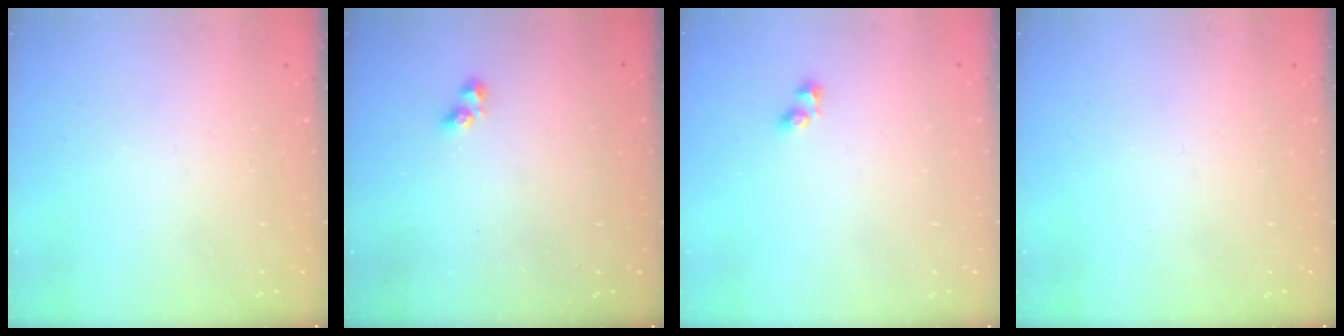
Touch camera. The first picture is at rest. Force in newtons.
{"total": 3.0, "press": 3.0, "slide": 0.4}
{"total": 2.9, "press": 2.6, "slide": 1.3}
{"total": 0.0}